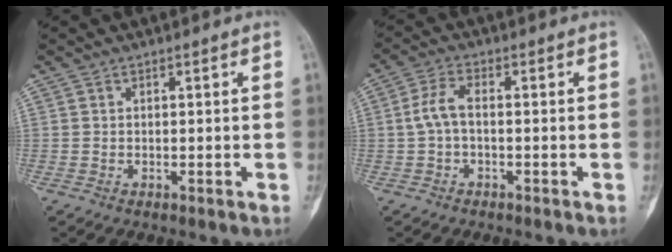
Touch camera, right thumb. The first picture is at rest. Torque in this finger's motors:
{"motor_torque": [0.31, 0.25, 0.20, -0.20, 0.03]}